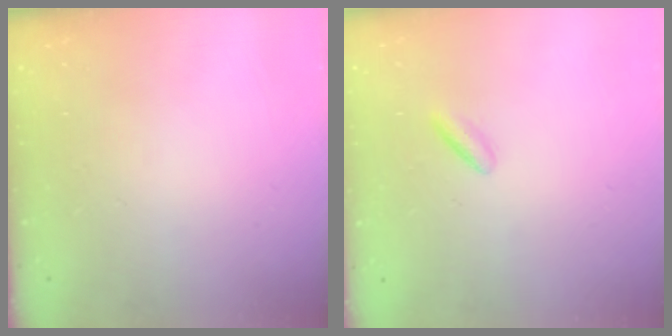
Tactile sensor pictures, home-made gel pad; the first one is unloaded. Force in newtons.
{"total": 2.7, "press": 2.5, "slide": 1.2}